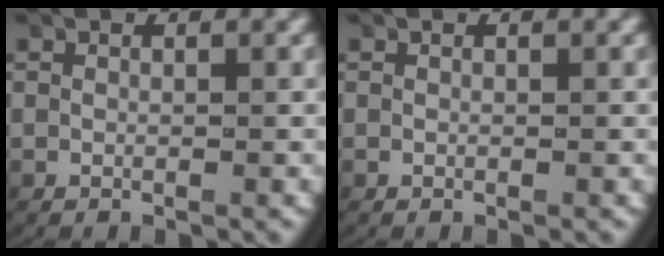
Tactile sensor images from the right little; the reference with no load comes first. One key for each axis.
{"total": 0.0}